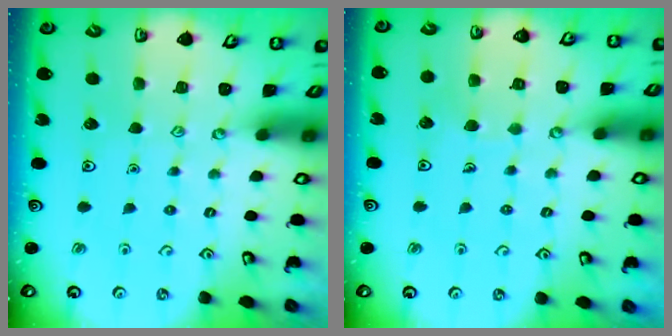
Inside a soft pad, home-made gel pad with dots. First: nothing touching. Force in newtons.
{"total": 3.7, "press": 3.7, "slide": 0.3}